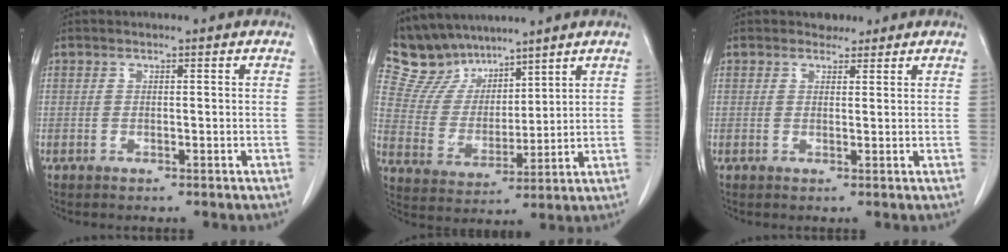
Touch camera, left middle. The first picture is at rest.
{"total": 9.8, "force": [8.8, 4.2, 1.2], "torque": [-0.041, 0.017, 0.183]}
{"total": 1.8, "force": [1.5, 1.0, -0.1], "torque": [0.001, 0.002, 0.021]}